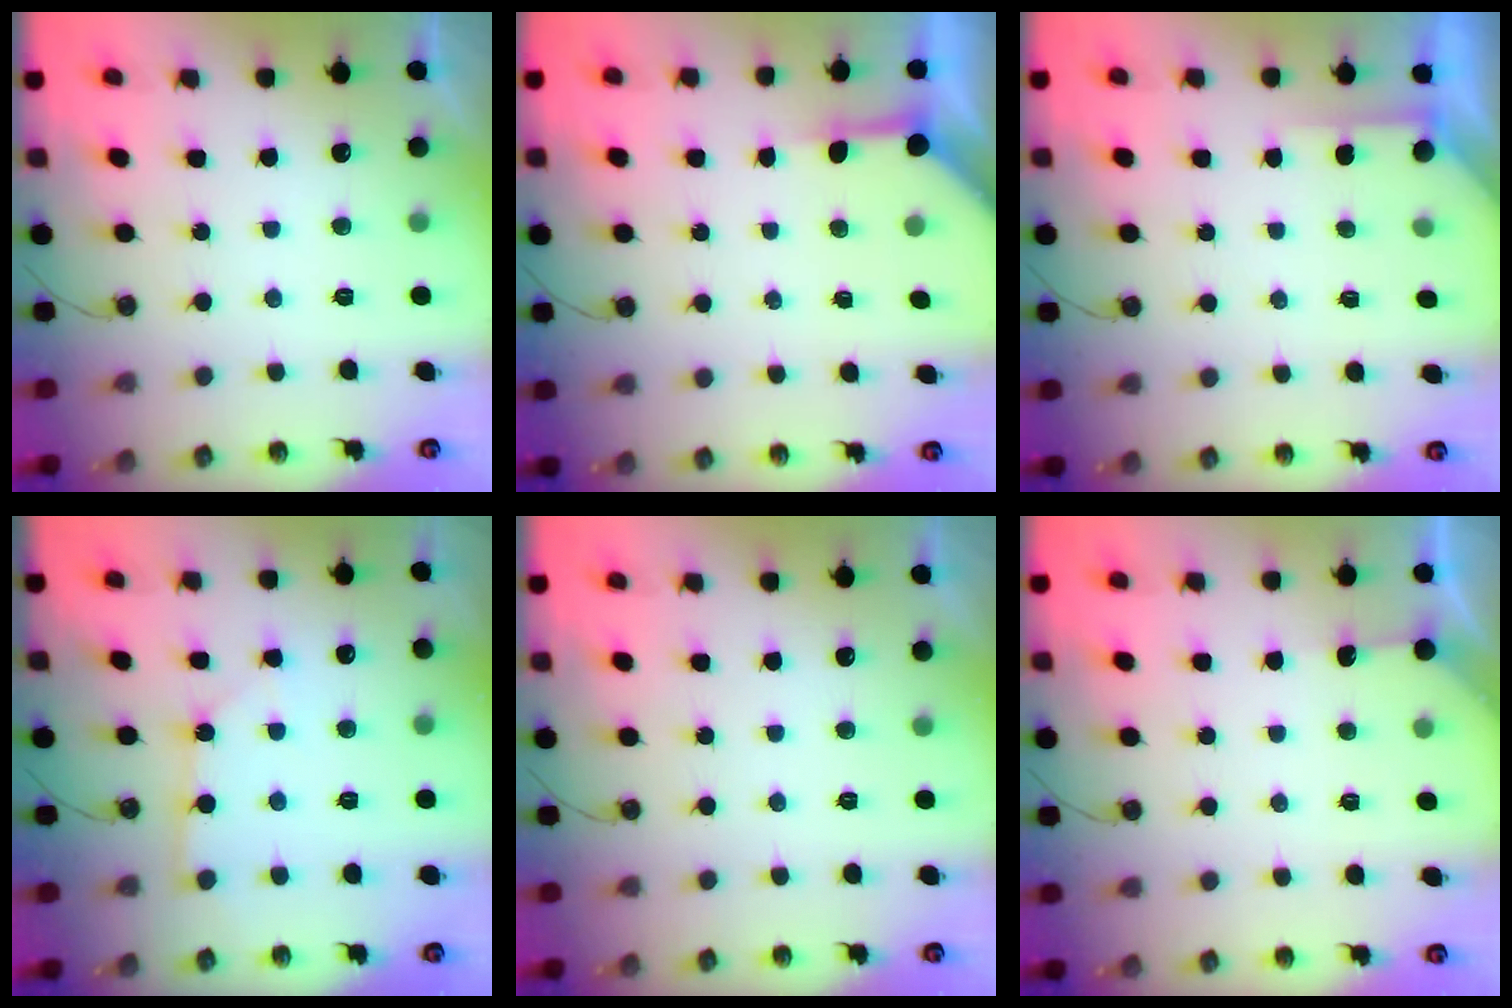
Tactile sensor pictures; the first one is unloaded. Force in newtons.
{"total": 4.0, "press": 4.0, "slide": 0.5}
{"total": 1.8, "press": 1.8, "slide": 0.3}
{"total": 3.0, "press": 2.9, "slide": 0.3}
{"total": 0.0}
{"total": 2.9, "press": 2.9, "slide": 0.4}